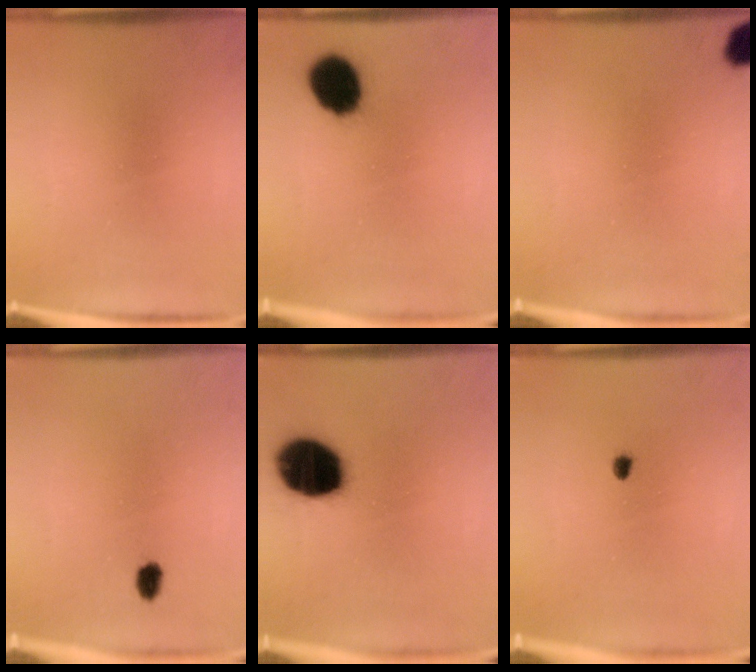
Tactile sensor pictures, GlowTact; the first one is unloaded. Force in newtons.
{"total": 11.1}
{"total": 4.4}
{"total": 2.2}
{"total": 19.2}
{"total": 1.3}